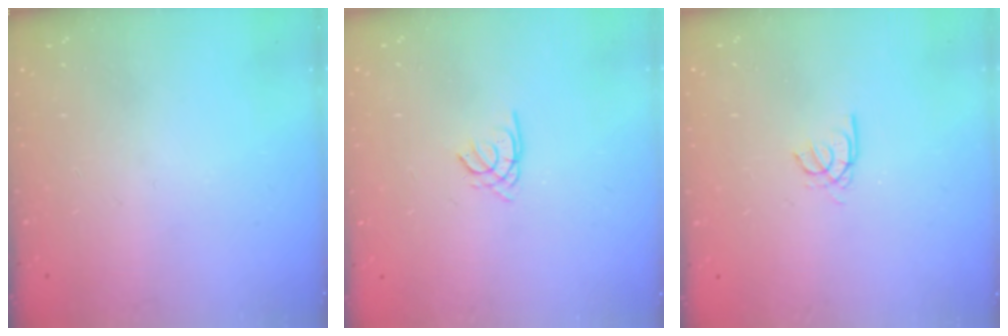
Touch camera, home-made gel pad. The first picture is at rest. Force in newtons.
{"total": 1.2, "press": 1.1, "slide": 0.3}
{"total": 2.6, "press": 2.6, "slide": 0.4}